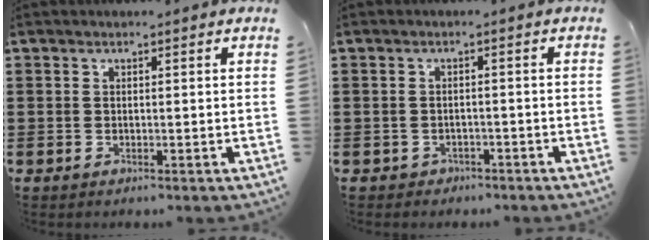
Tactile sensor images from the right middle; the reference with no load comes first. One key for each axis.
{"total": 1.2, "fx": -1.0, "fy": 0.5, "fz": -0.1, "tx": -0.004, "ty": 0.001, "tz": -0.025}